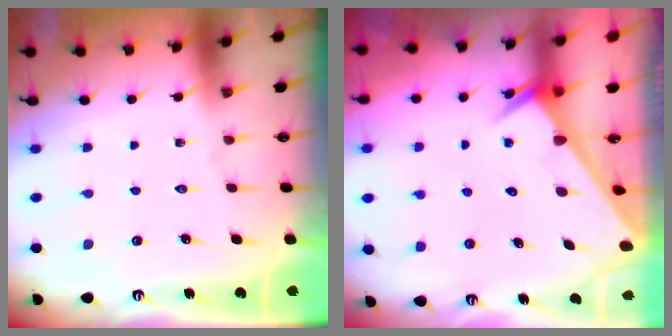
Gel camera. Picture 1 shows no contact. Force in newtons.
{"total": 2.5, "press": 2.5, "slide": 0.1}